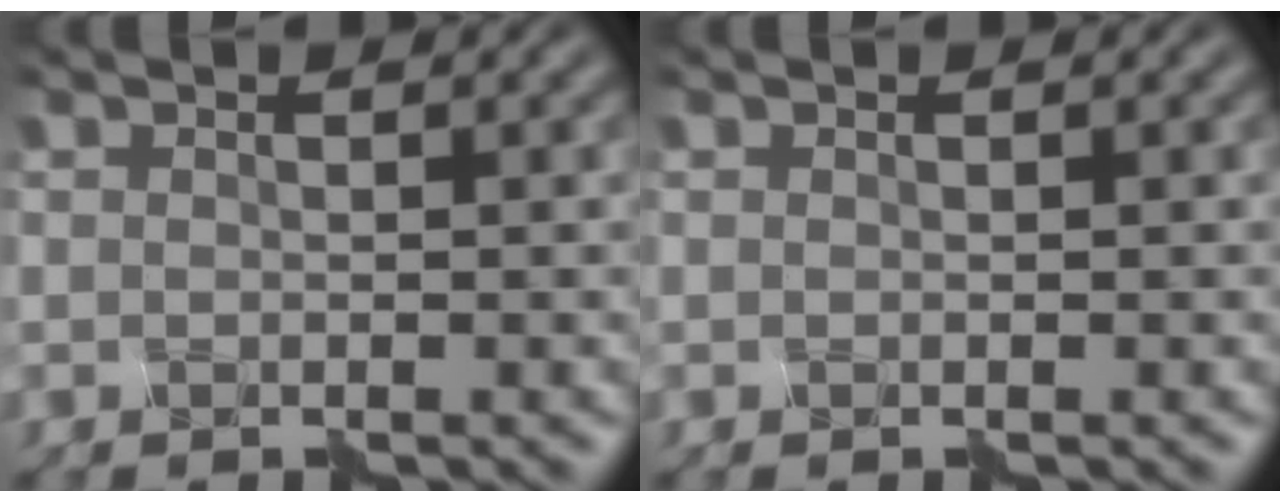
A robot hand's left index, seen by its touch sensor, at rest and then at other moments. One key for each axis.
{"total": 0.0}